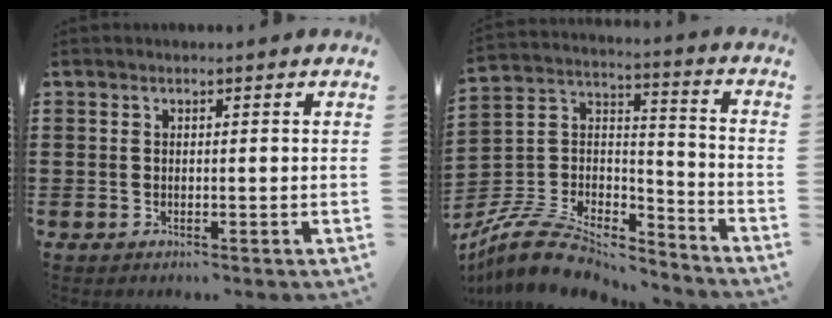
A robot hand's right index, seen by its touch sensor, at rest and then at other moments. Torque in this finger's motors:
{"motor_torque": [-1.09, 1.05, -0.51, -0.21]}